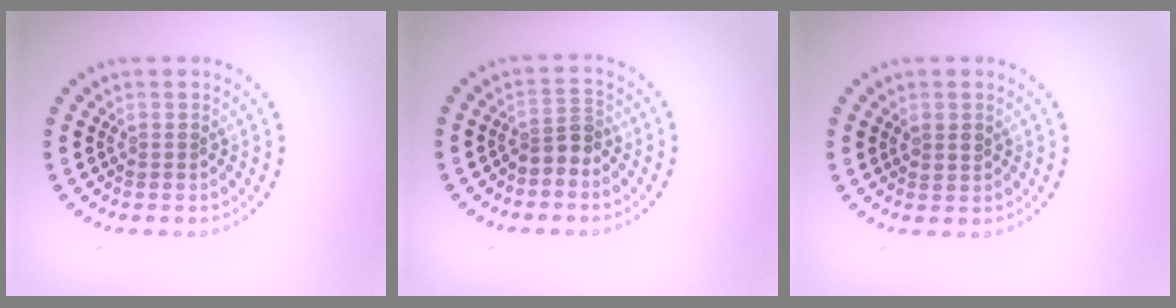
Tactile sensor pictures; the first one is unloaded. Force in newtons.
{"total": 2.2, "press": 1.8, "slide": 1.3}
{"total": 1.1, "press": 1.0, "slide": 0.5}